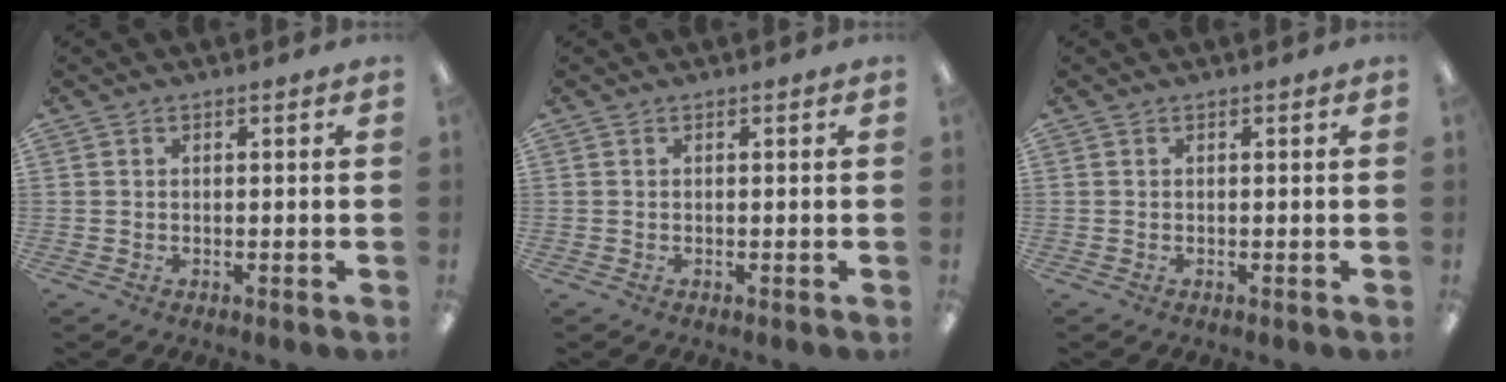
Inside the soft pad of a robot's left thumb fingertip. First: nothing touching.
{"total": 0.0}
{"total": 0.0}